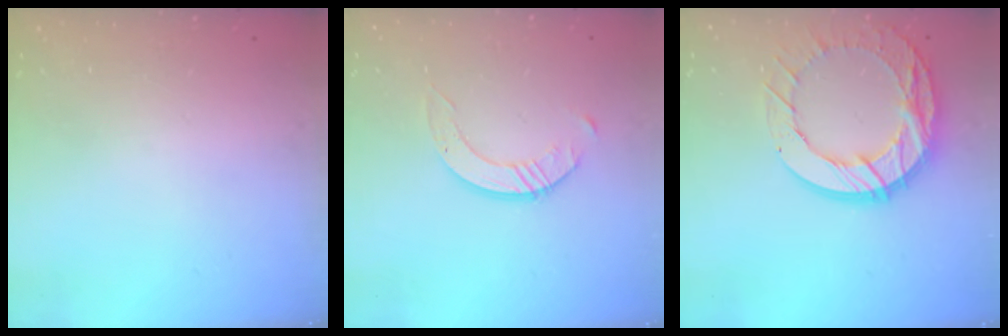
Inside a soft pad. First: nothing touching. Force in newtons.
{"total": 2.5, "press": 2.5, "slide": 0.3}
{"total": 18.3, "press": 18.3, "slide": 1.6}